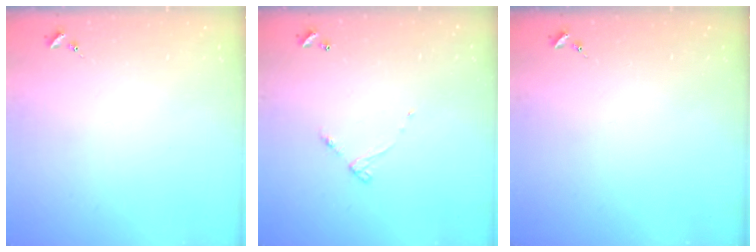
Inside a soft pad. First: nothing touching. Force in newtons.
{"total": 4.2, "press": 4.2, "slide": 0.2}
{"total": 0.0}